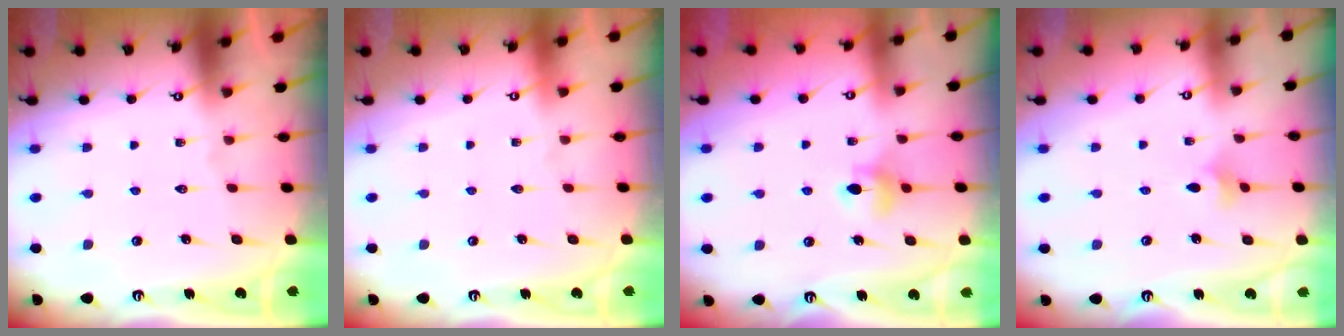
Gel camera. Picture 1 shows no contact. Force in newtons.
{"total": 0.0}
{"total": 6.5, "press": 6.4, "slide": 0.7}
{"total": 2.5, "press": 2.5, "slide": 0.6}